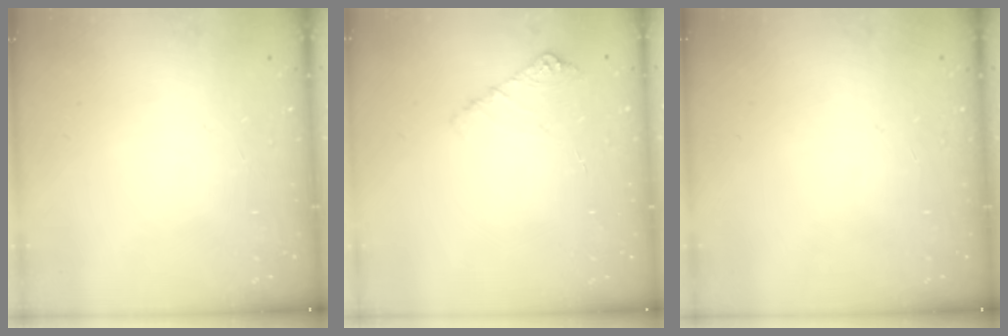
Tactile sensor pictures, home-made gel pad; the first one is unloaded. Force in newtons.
{"total": 4.3, "press": 4.3, "slide": 0.5}
{"total": 0.0}